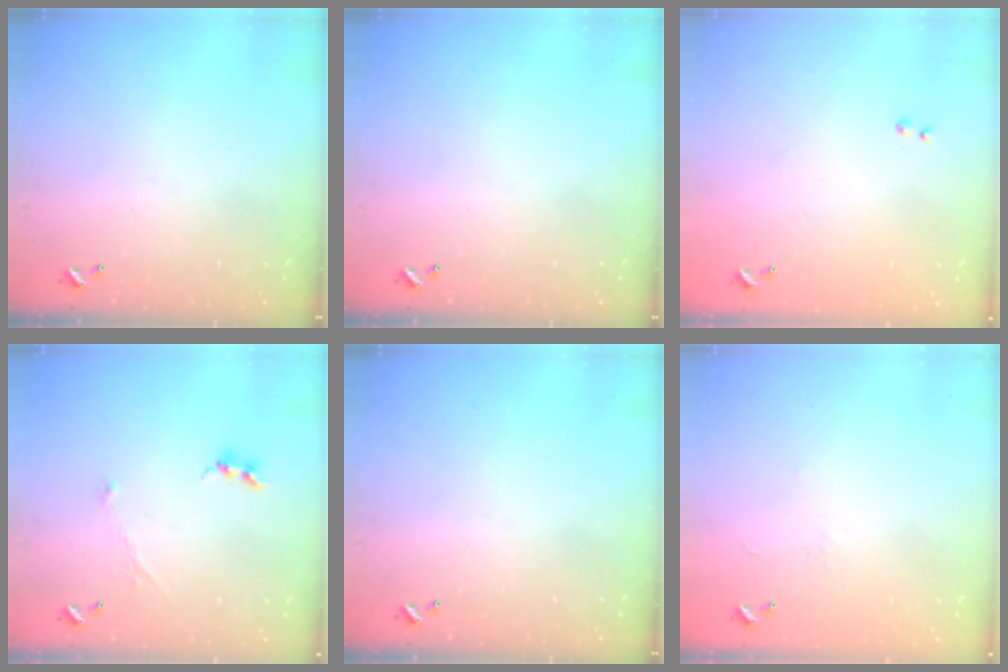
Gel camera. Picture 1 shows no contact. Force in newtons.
{"total": 0.0}
{"total": 8.2, "press": 8.2, "slide": 0.5}
{"total": 1.2, "press": 1.2, "slide": 0.1}
{"total": 0.0}
{"total": 6.4, "press": 6.3, "slide": 0.9}